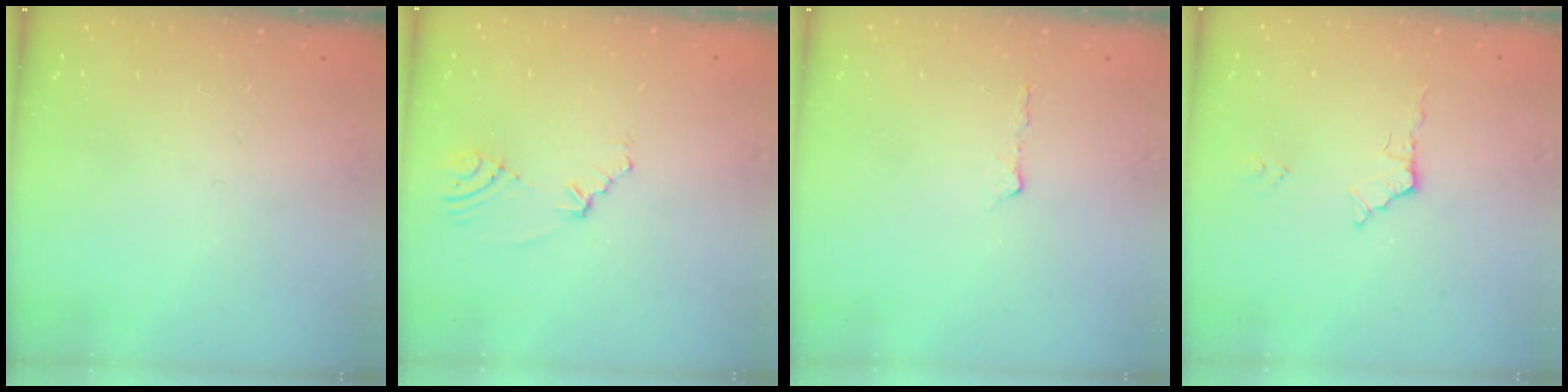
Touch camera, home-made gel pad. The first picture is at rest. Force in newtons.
{"total": 4.7, "press": 1.6, "slide": 4.4}
{"total": 2.9, "press": 2.8, "slide": 0.8}
{"total": 4.0, "press": 4.0, "slide": 0.3}